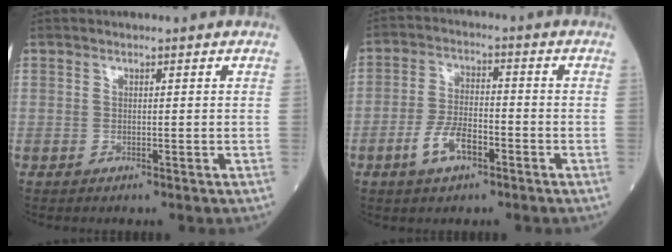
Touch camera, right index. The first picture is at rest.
{"total": 6.3, "force": [-3.2, 2.7, 4.8], "torque": [-0.100, 0.006, -0.060]}